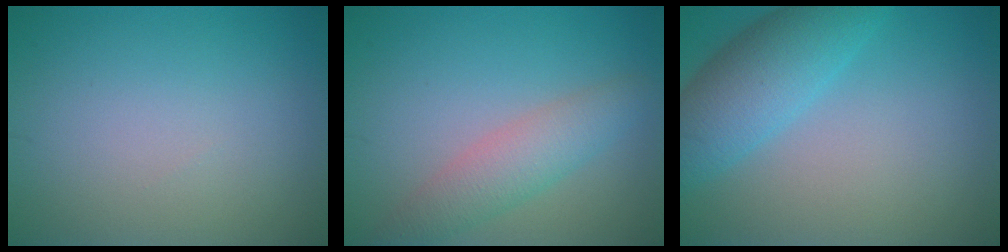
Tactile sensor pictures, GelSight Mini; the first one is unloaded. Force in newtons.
{"total": 3.5, "press": 3.5, "slide": 0.2}
{"total": 5.9, "press": 5.9, "slide": 0.2}